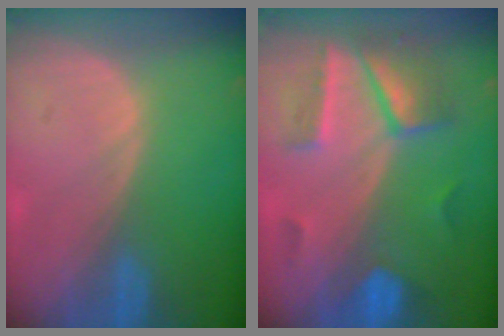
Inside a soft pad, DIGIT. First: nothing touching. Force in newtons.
{"total": 6.8, "press": 6.8, "slide": 0.2}